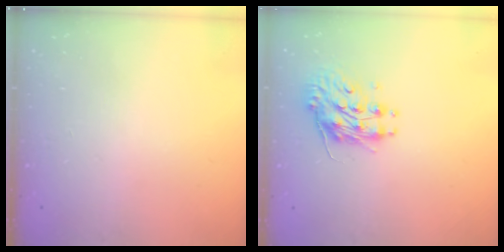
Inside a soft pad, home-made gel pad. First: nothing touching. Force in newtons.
{"total": 10.4, "press": 10.4, "slide": 0.8}